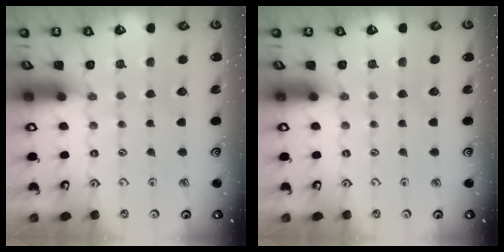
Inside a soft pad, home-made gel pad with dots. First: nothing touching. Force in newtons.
{"total": 0.0}